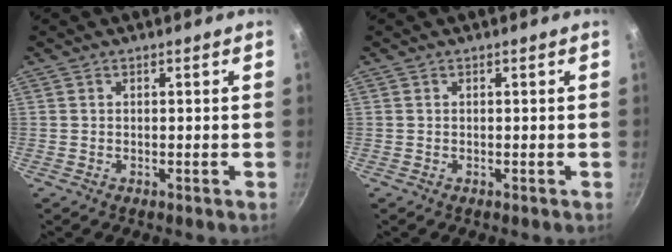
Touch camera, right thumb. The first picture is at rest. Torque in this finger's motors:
{"motor_torque": [-0.08, -0.24, 0.06, -0.57, -0.02]}